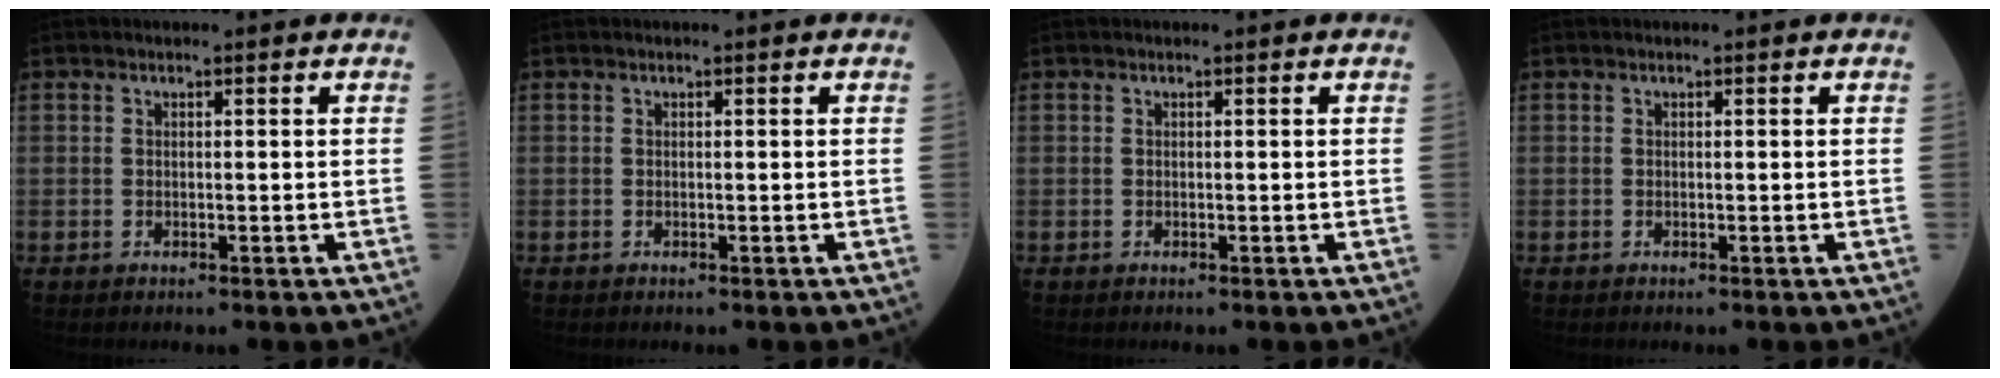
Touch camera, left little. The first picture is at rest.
{"total": 0.0}
{"total": 0.0}
{"total": 0.0}